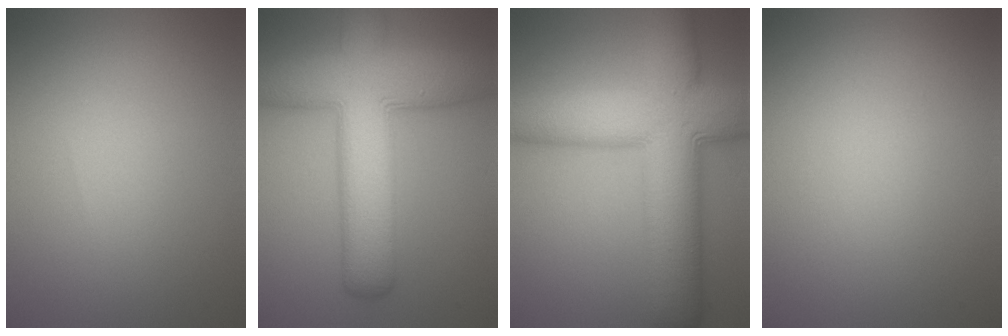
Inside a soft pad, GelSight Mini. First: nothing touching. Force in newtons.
{"total": 11.4, "press": 11.4, "slide": 0.6}
{"total": 12.6, "press": 12.6, "slide": 0.5}
{"total": 0.0}